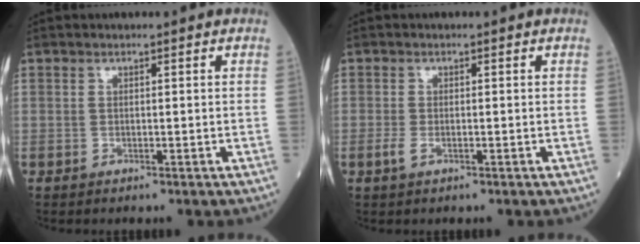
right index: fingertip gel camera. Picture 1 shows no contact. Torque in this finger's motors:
{"motor_torque": [0.10, -0.02, 0.01, 0.00]}